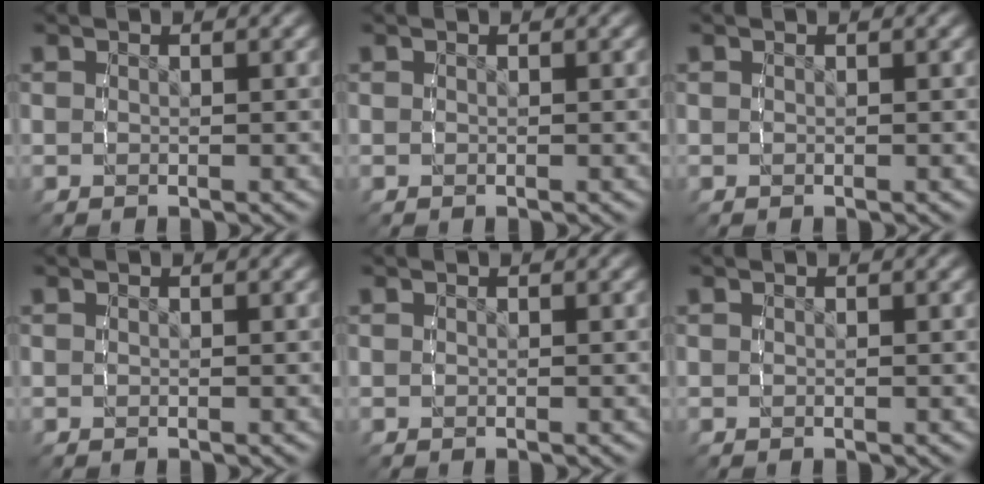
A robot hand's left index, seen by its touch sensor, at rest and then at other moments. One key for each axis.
{"total": 0.0}
{"total": 0.0}
{"total": 0.0}
{"total": 0.0}
{"total": 0.0}